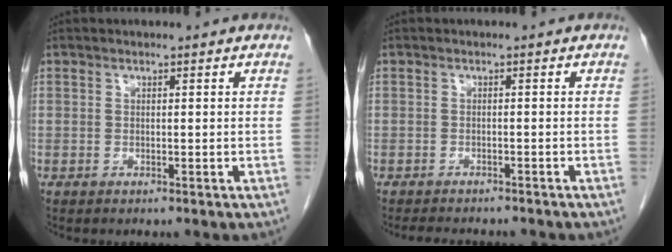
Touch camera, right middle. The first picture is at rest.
{"total": 6.5, "force": [-5.8, 1.6, 2.6], "torque": [-0.034, -0.003, -0.075]}